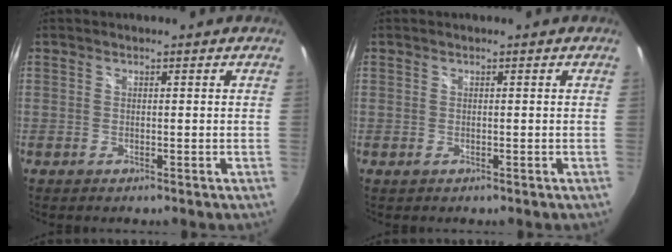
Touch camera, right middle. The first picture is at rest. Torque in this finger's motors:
{"motor_torque": [0.05, -0.15, 0.02, 0.00]}